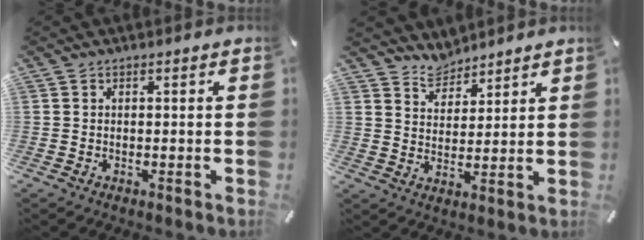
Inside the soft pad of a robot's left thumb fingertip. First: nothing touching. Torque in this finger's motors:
{"motor_torque": [0.85, -0.81, -0.07, -1.00, 0.04]}